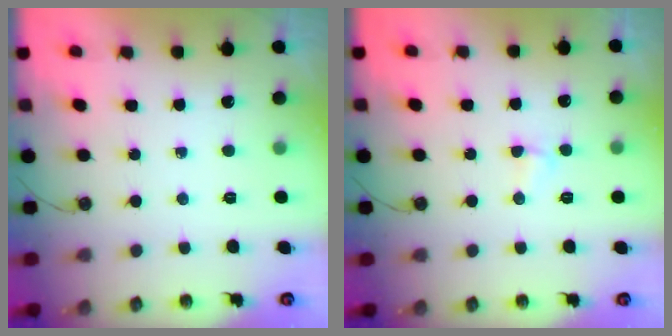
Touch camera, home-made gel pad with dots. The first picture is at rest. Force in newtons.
{"total": 3.6, "press": 3.6, "slide": 0.5}